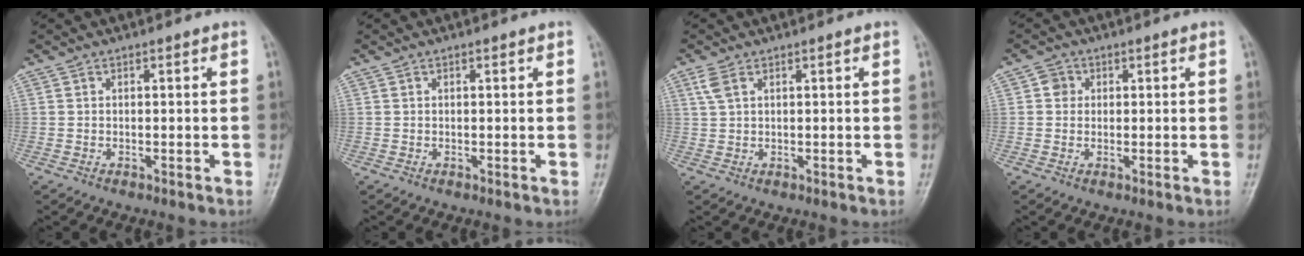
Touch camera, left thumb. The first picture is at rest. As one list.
[{"total": 0.0}, {"total": 2.4, "force": [1.2, 1.2, 1.7], "torque": [-0.044, 0.011, 0.032]}, {"total": 2.2, "force": [0.4, 2.1, 0.7], "torque": [0.002, 0.003, 0.000]}]